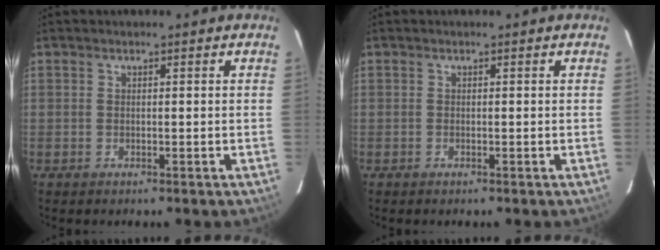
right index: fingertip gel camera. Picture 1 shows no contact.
{"total": 0.0}